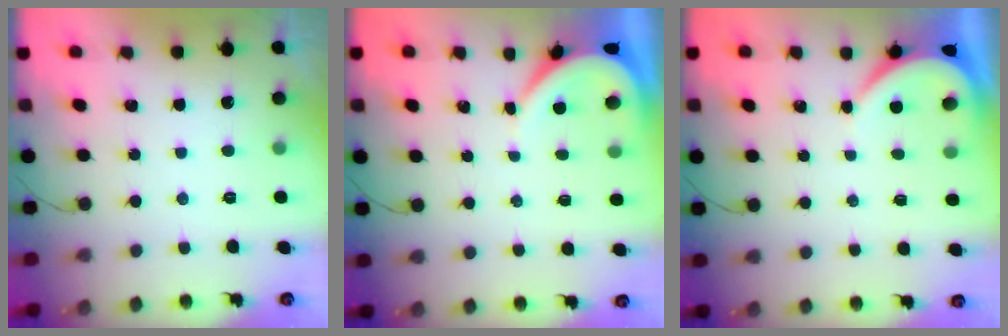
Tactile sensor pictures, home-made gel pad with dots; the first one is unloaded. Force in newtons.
{"total": 3.3, "press": 3.3, "slide": 0.6}
{"total": 3.9, "press": 3.8, "slide": 0.5}